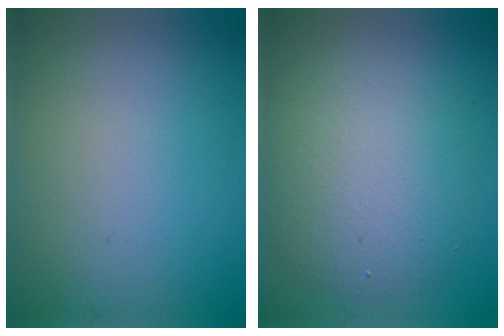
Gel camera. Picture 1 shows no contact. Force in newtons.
{"total": 5.4, "press": 5.3, "slide": 0.5}